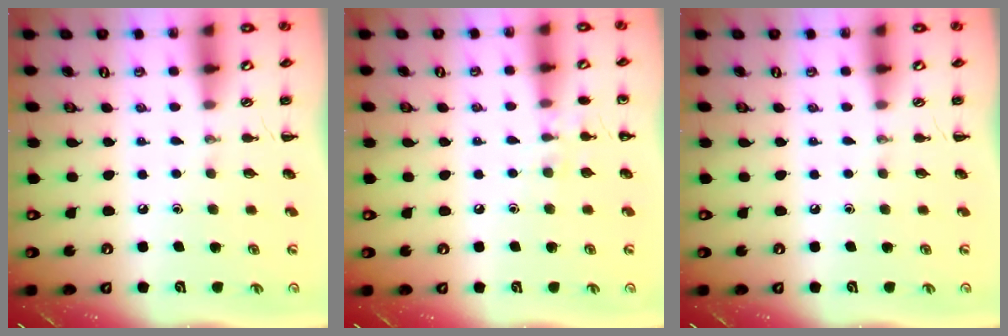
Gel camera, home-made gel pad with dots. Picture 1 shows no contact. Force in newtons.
{"total": 6.6, "press": 6.3, "slide": 2.0}
{"total": 0.0}